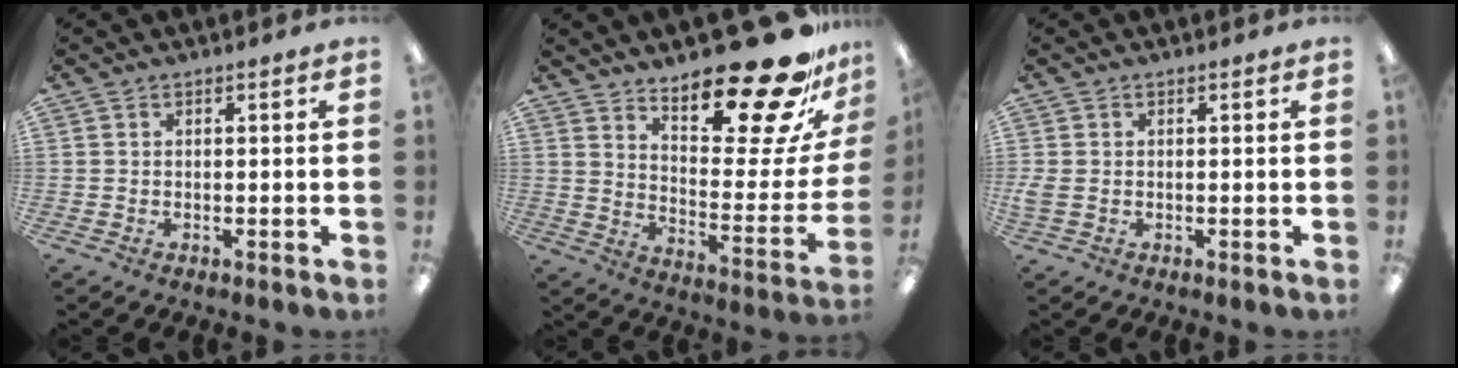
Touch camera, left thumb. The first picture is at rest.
{"total": 25.1, "force": [19.6, 7.0, 14.0], "torque": [-0.161, -0.149, 0.308]}
{"total": 2.3, "force": [-0.1, 1.6, 1.6], "torque": [-0.021, 0.003, -0.002]}